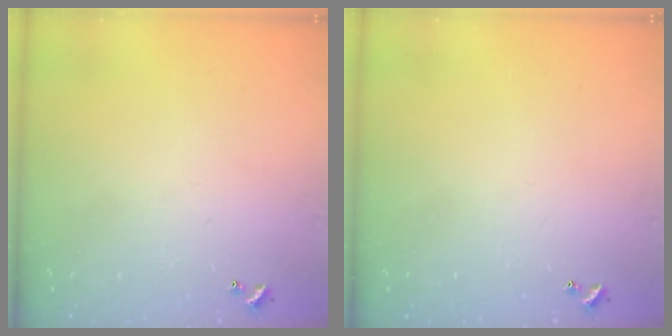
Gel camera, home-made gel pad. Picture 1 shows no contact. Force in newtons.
{"total": 0.0}